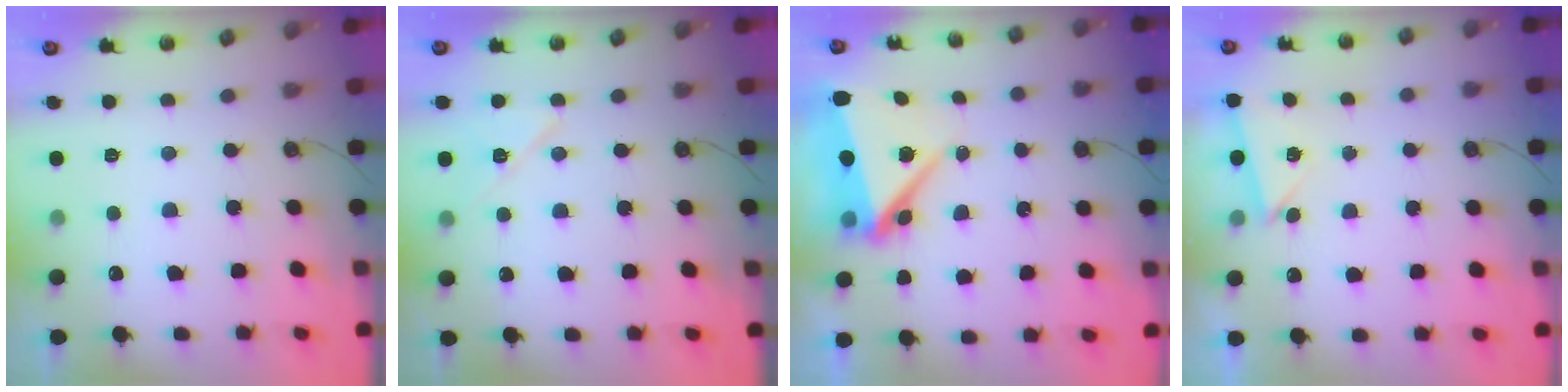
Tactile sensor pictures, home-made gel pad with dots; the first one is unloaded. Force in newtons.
{"total": 8.8, "press": 8.2, "slide": 3.2}
{"total": 9.3, "press": 8.9, "slide": 2.8}
{"total": 2.6, "press": 2.2, "slide": 1.4}